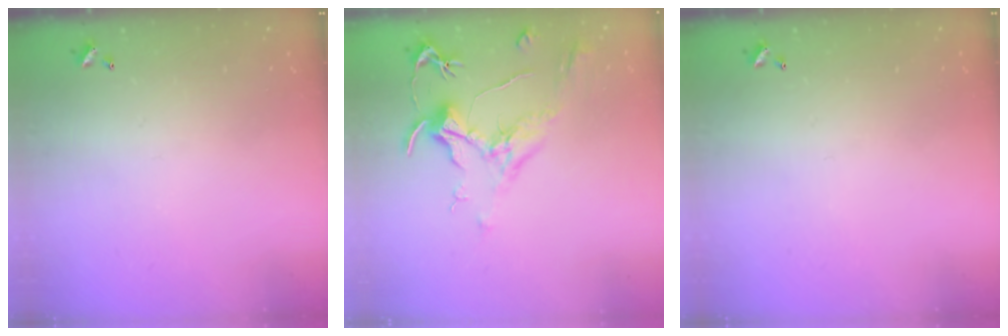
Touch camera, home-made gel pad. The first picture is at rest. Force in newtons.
{"total": 2.1, "press": 2.0, "slide": 0.8}
{"total": 0.0}